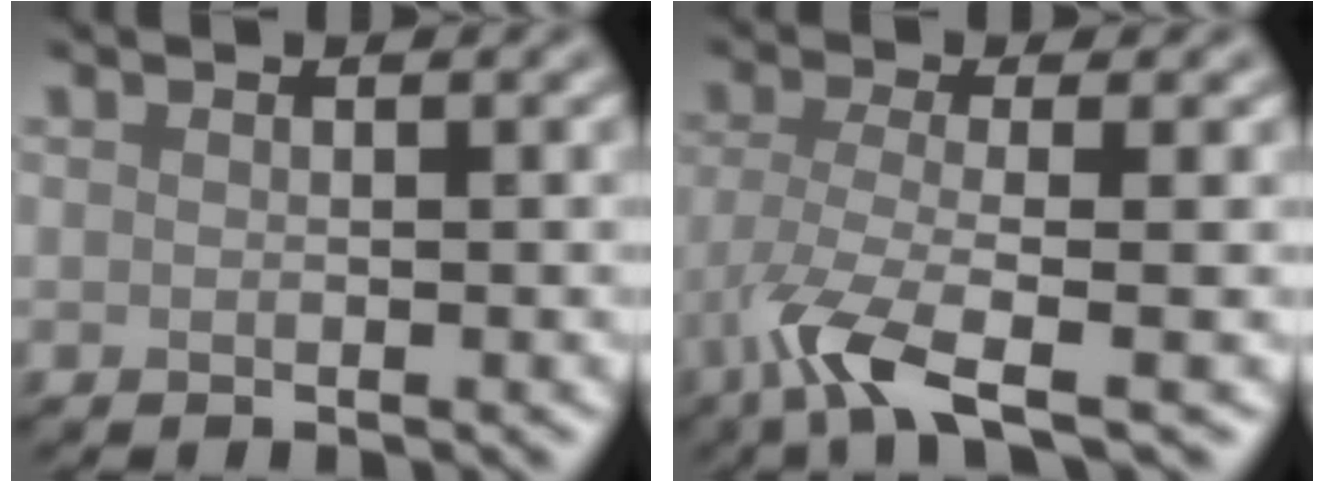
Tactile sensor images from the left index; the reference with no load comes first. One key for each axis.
{"total": 5.1, "fx": -2.7, "fy": 1.1, "fz": 4.2, "tx": -0.089, "ty": -0.013, "tz": -0.063}